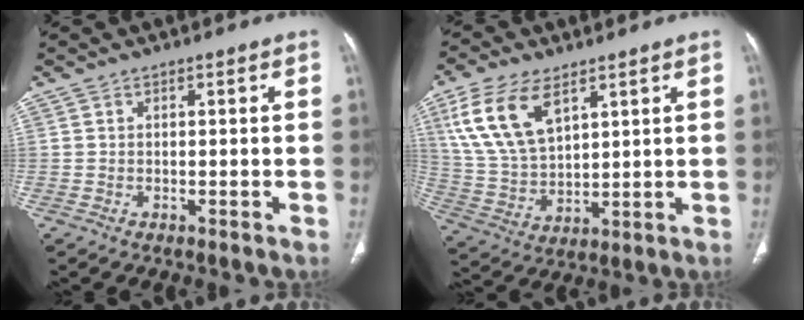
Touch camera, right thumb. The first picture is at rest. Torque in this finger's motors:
{"motor_torque": [-0.98, 1.58, 1.03, 0.61, 0.40]}